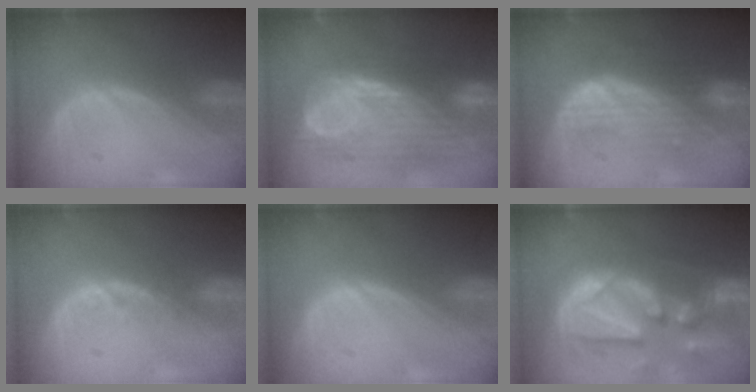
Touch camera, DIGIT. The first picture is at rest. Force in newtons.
{"total": 11.2, "press": 10.4, "slide": 4.1}
{"total": 7.7, "press": 7.6, "slide": 0.8}
{"total": 2.1, "press": 1.8, "slide": 1.1}
{"total": 0.0}
{"total": 13.3, "press": 11.4, "slide": 6.9}